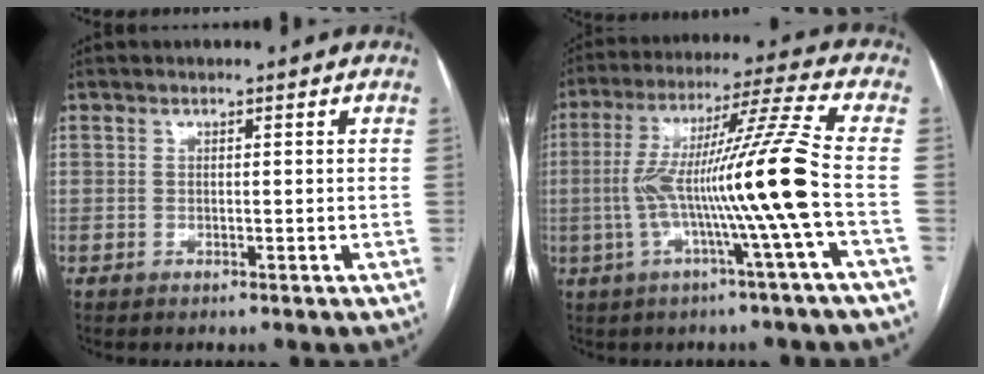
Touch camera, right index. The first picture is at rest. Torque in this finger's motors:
{"motor_torque": [2.14, 0.00, 1.05, 0.21]}